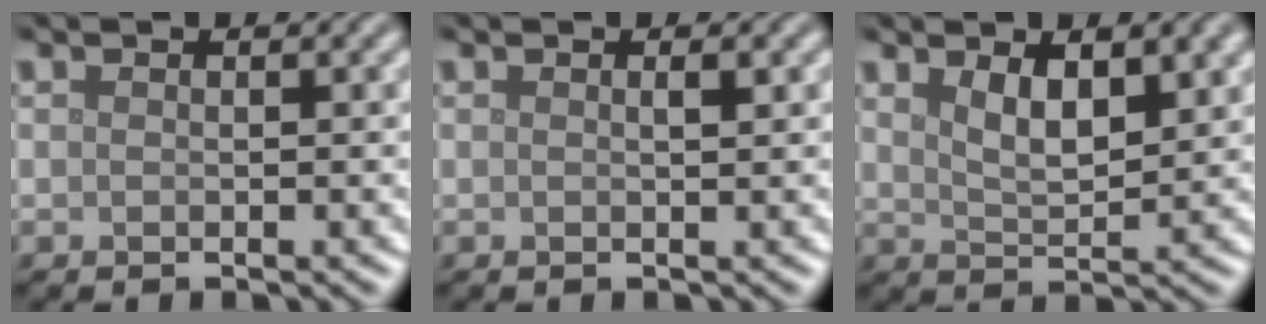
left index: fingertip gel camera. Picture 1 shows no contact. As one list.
[{"total": 0.7, "force": [0.3, 0.1, 0.6], "torque": [-0.009, 0.002, 0.004]}, {"total": 3.9, "force": [2.1, 1.4, 3.0], "torque": [-0.058, -0.004, 0.041]}]